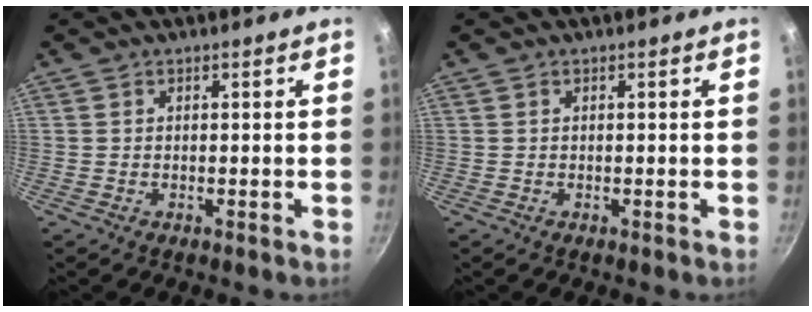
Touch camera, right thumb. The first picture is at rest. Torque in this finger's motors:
{"motor_torque": [-0.25, 0.04, -0.26, 0.18, -0.02]}